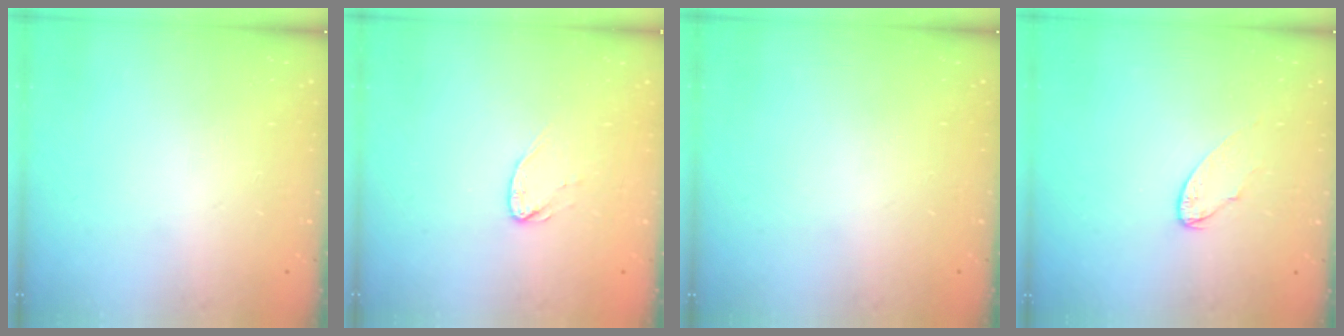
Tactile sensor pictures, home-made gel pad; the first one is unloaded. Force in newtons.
{"total": 5.2, "press": 5.1, "slide": 0.4}
{"total": 0.0}
{"total": 6.3, "press": 6.3, "slide": 0.4}